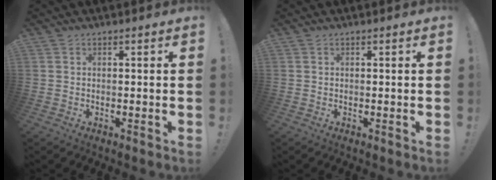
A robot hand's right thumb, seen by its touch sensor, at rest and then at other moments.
{"total": 0.0}